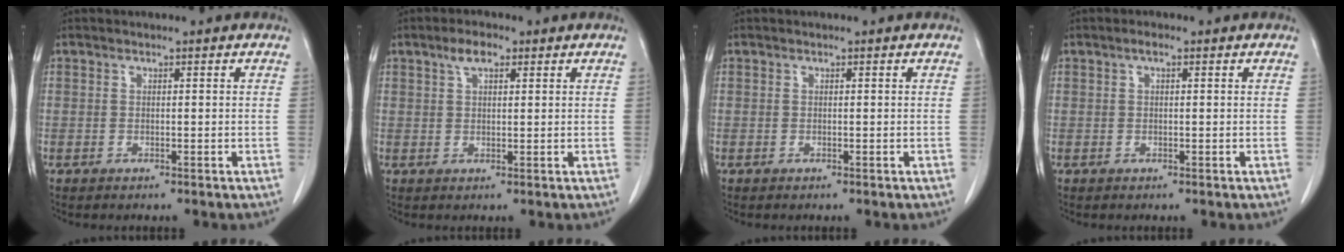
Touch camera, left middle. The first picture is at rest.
{"total": 3.3, "force": [1.9, 1.3, 2.3], "torque": [-0.047, 0.010, 0.035]}
{"total": 0.0}
{"total": 1.1, "force": [0.5, 0.3, 0.9], "torque": [-0.016, 0.007, 0.006]}